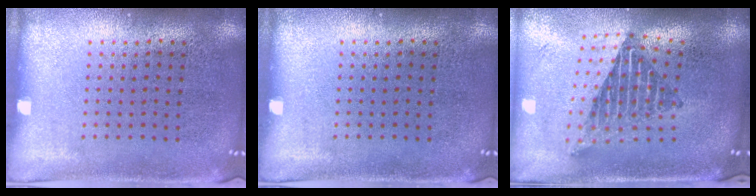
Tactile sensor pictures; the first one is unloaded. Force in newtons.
{"total": 0.0}
{"total": 2.2, "press": 1.6, "slide": 1.5}